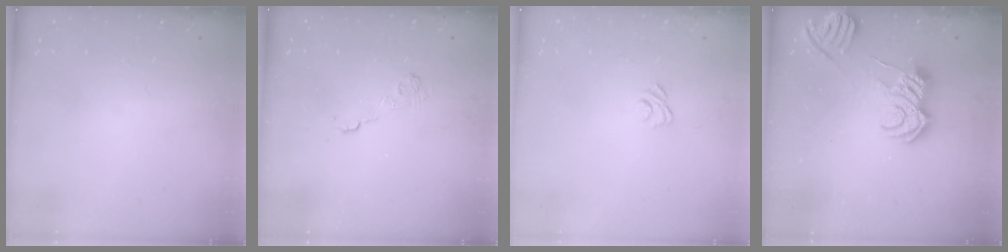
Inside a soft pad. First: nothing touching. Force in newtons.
{"total": 3.6, "press": 3.4, "slide": 1.2}
{"total": 3.1, "press": 2.8, "slide": 1.3}
{"total": 9.0, "press": 9.0, "slide": 0.7}